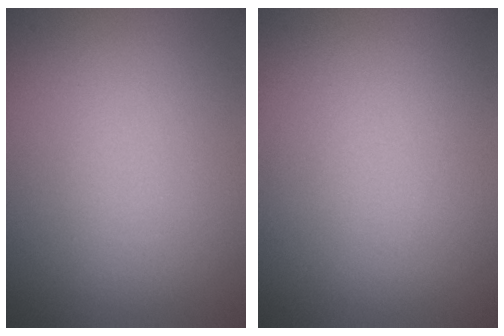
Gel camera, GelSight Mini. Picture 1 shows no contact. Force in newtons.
{"total": 0.0}